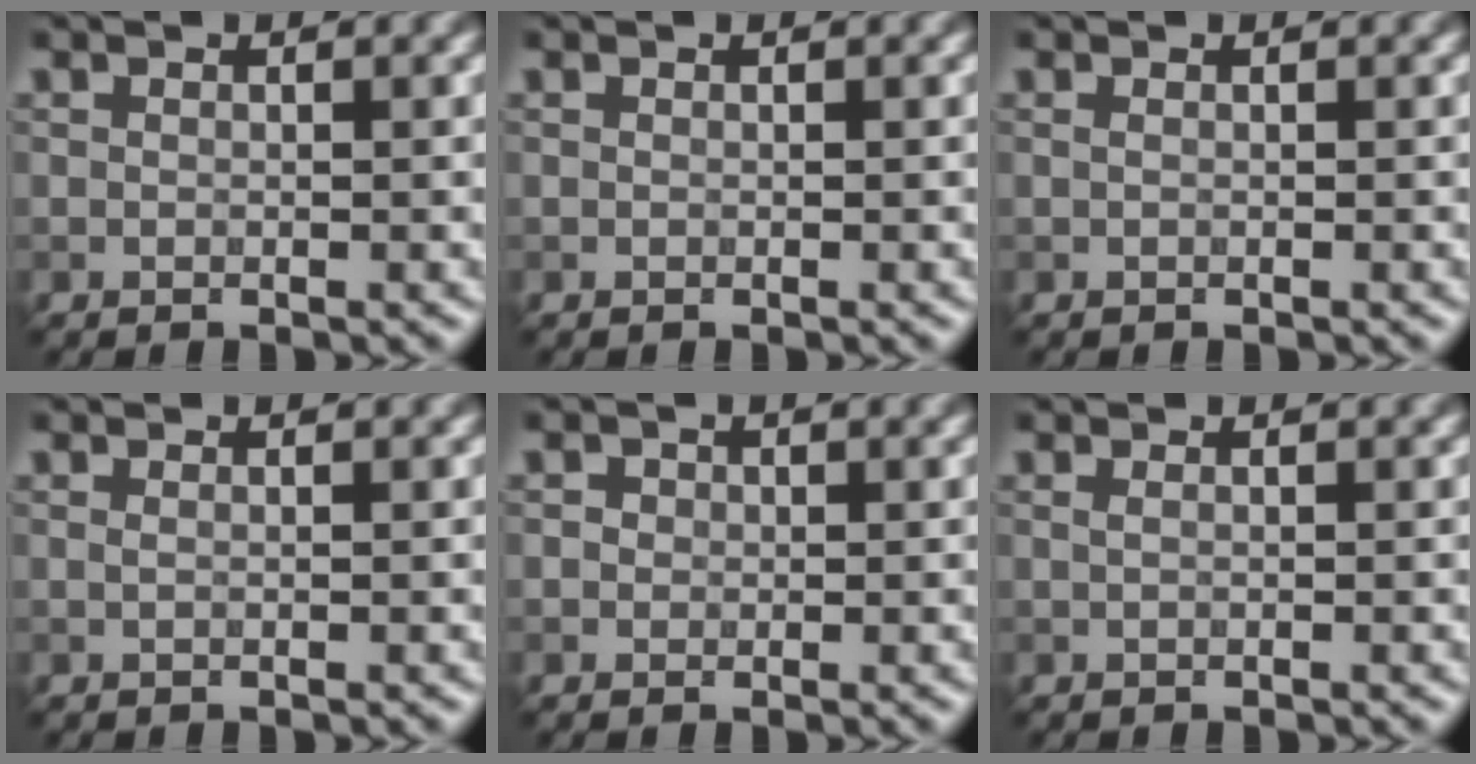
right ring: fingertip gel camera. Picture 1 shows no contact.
{"total": 0.0}
{"total": 0.0}
{"total": 0.5, "force": [0.2, 0.2, 0.4], "torque": [-0.006, 0.000, -0.001]}
{"total": 0.8, "force": [0.2, 0.7, 0.2], "torque": [-0.001, -0.003, 0.000]}
{"total": 0.7, "force": [0.3, 0.3, 0.6], "torque": [-0.007, 0.000, -0.003]}